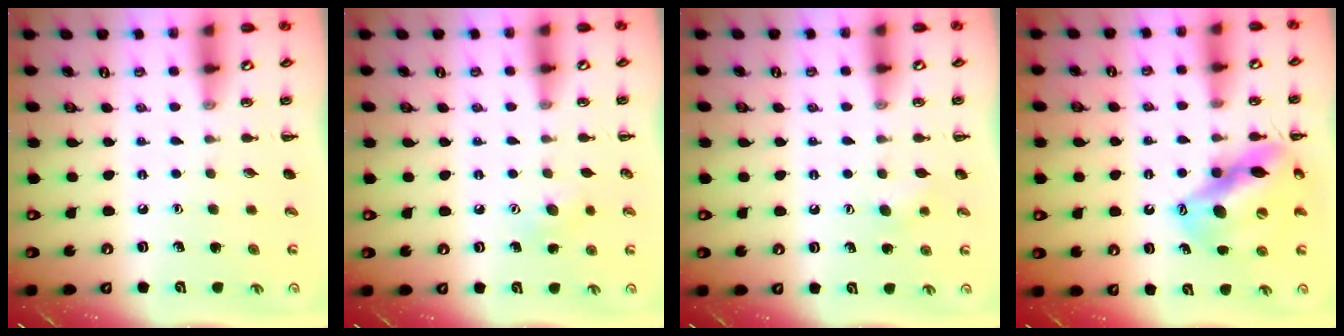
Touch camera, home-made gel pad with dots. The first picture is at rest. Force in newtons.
{"total": 5.3, "press": 5.1, "slide": 1.3}
{"total": 3.0, "press": 2.9, "slide": 0.8}
{"total": 14.2, "press": 13.7, "slide": 3.6}